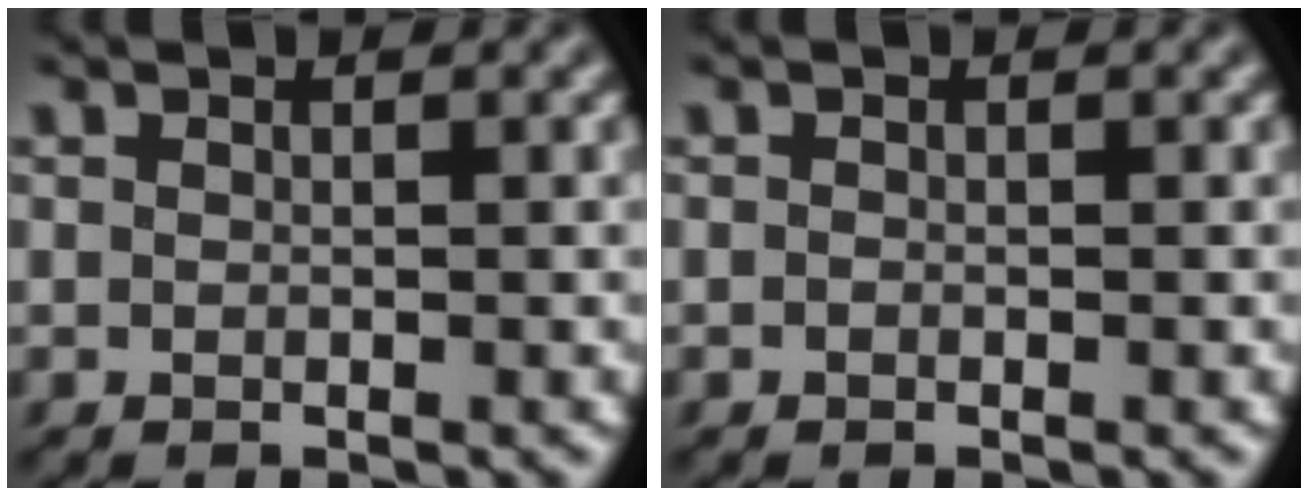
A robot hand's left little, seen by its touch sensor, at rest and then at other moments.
{"total": 0.0}